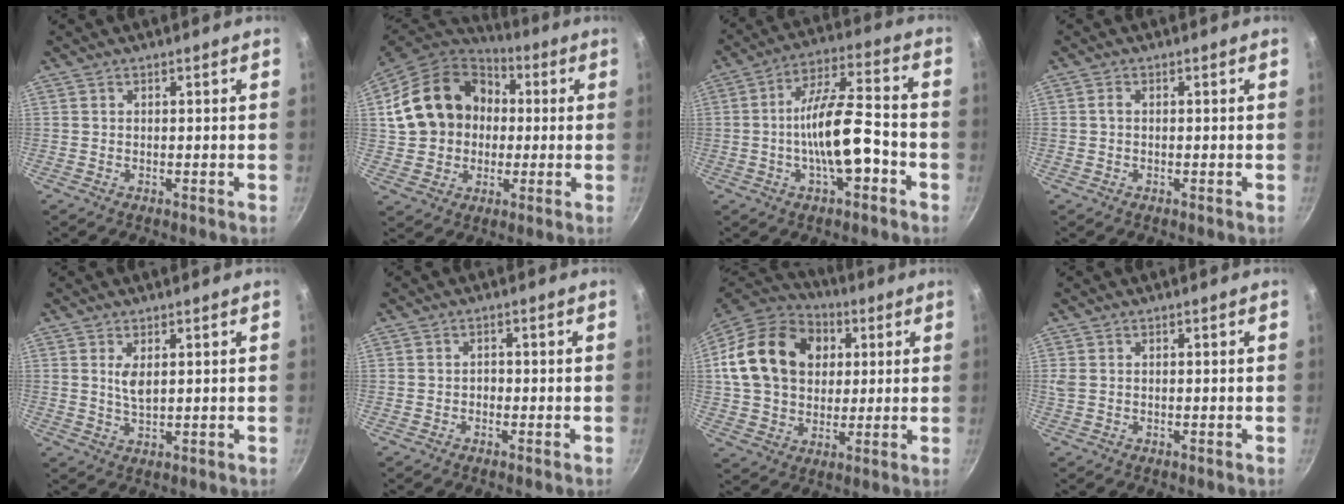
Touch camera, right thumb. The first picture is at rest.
{"total": 20.5, "force": [2.4, 16.9, 11.4], "torque": [-0.187, 0.042, 0.046]}
{"total": 13.4, "force": [-3.9, 4.6, 11.9], "torque": [-0.191, 0.040, -0.071]}
{"total": 1.0, "force": [-0.1, 0.8, 0.6], "torque": [-0.010, 0.007, -0.001]}
{"total": 3.3, "force": [1.0, 1.5, 2.7], "torque": [-0.050, -0.010, 0.021]}
{"total": 1.0, "force": [-0.6, 0.7, 0.4], "torque": [-0.002, 0.005, -0.009]}
{"total": 21.8, "force": [4.7, 16.7, 13.2], "torque": [-0.218, 0.019, 0.078]}
{"total": 1.1, "force": [0.2, 0.8, 0.7], "torque": [-0.016, 0.001, 0.006]}